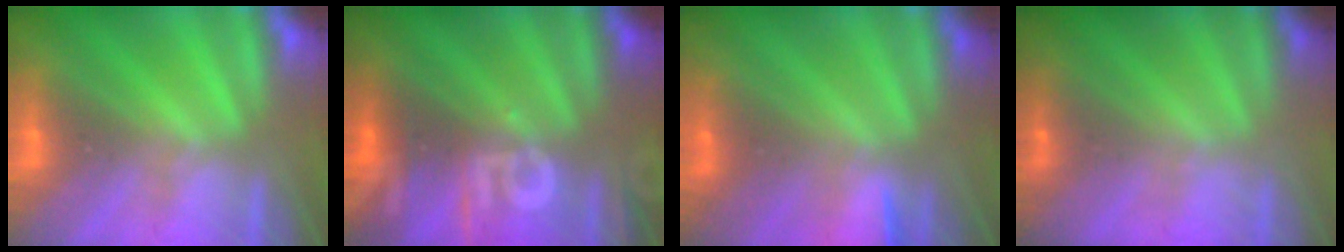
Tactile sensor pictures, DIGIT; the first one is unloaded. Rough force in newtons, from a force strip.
{"total": 2.6}
{"total": 1.6}
{"total": 1.8}